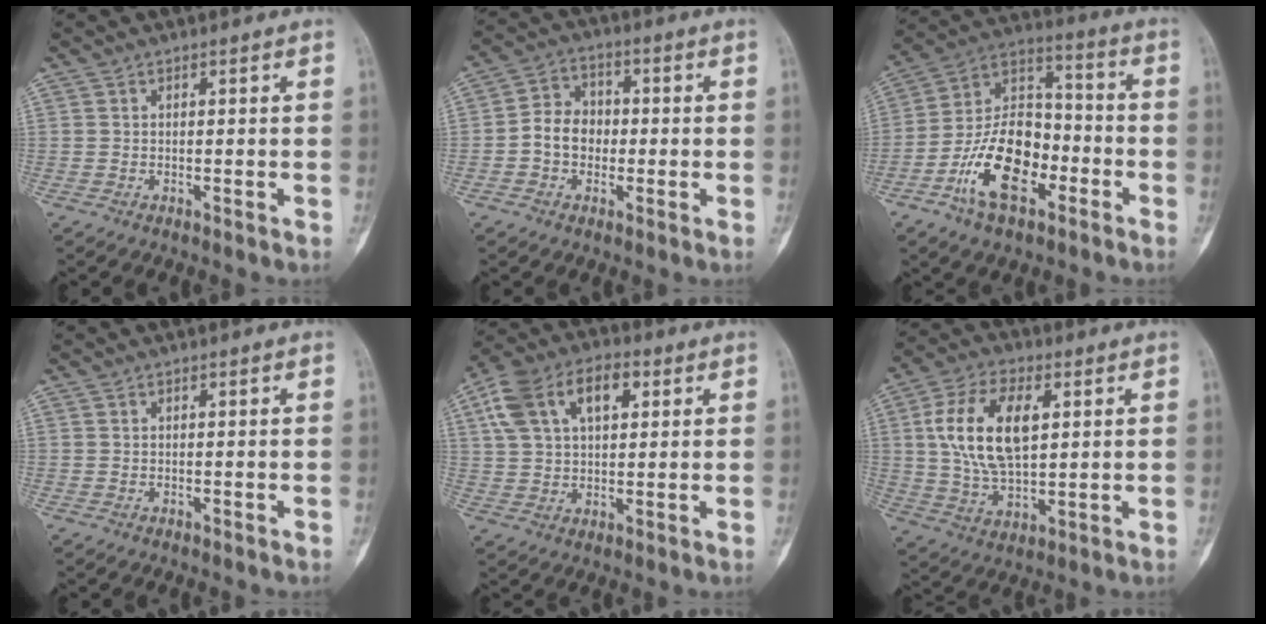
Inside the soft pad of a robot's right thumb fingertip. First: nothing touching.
{"total": 7.1, "force": [-1.0, 5.8, 3.8], "torque": [-0.039, 0.024, -0.030]}
{"total": 17.1, "force": [-7.1, 9.5, 12.3], "torque": [-0.196, 0.056, -0.131]}
{"total": 0.0}
{"total": 14.7, "force": [5.4, 8.8, 10.5], "torque": [-0.182, 0.017, 0.095]}
{"total": 15.2, "force": [3.5, 8.2, 12.3], "torque": [-0.223, -0.001, 0.068]}